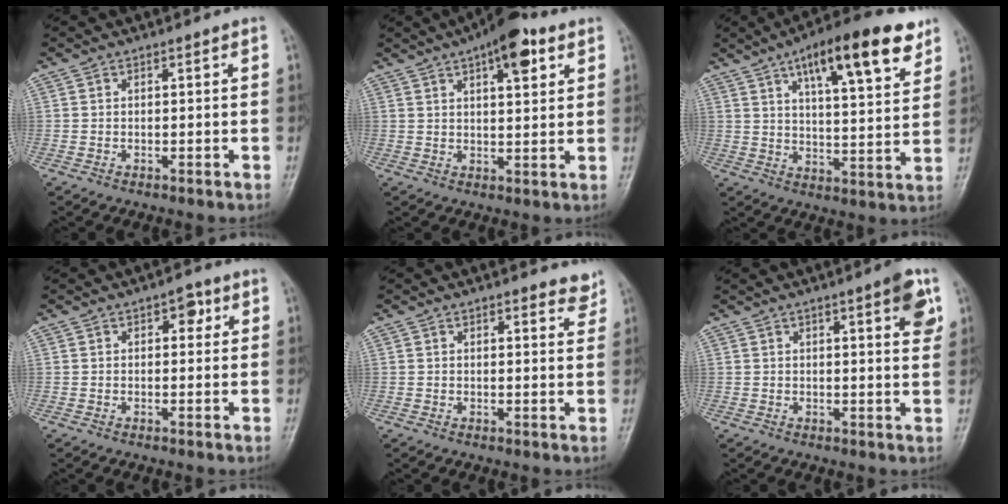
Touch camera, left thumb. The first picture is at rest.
{"total": 10.2, "force": [5.3, 3.8, 7.8], "torque": [-0.094, -0.011, 0.073]}
{"total": 18.0, "force": [10.1, 5.3, 13.9], "torque": [-0.182, -0.031, 0.153]}
{"total": 3.1, "force": [1.3, 1.8, 2.2], "torque": [-0.012, 0.001, 0.012]}
{"total": 3.4, "force": [2.7, 1.2, 1.6], "torque": [0.001, -0.012, 0.030]}
{"total": 6.3, "force": [2.9, 1.3, 5.4], "torque": [-0.062, -0.010, 0.035]}